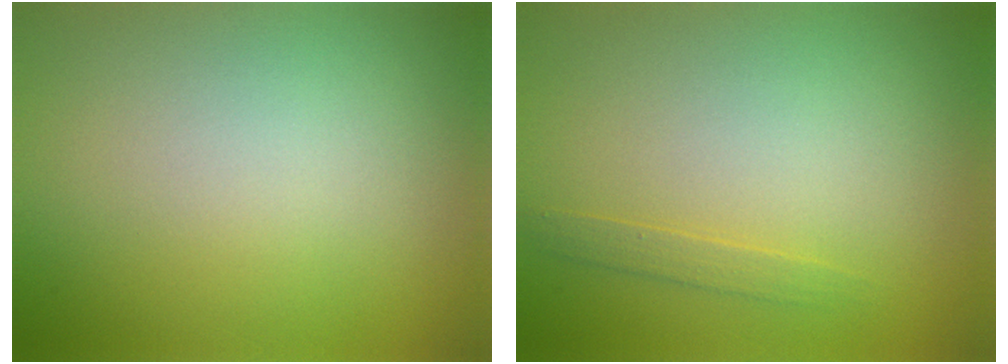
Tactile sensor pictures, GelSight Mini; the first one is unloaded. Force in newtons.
{"total": 1.0, "press": 1.0, "slide": 0.1}